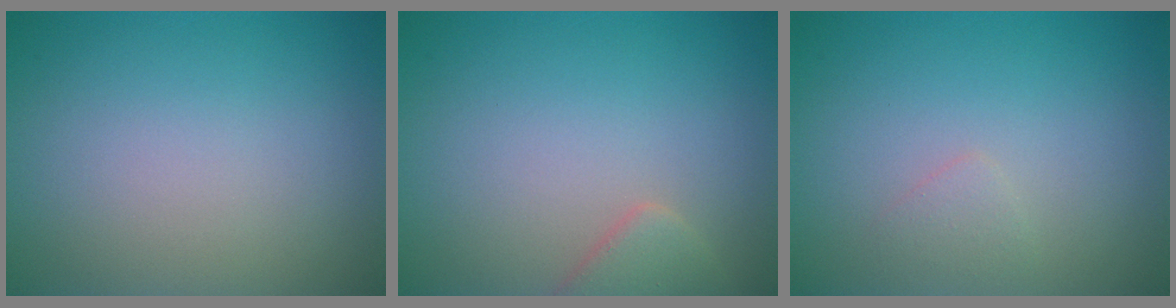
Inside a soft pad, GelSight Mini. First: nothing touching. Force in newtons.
{"total": 2.1, "press": 2.1, "slide": 0.2}
{"total": 0.8, "press": 0.8, "slide": 0.0}